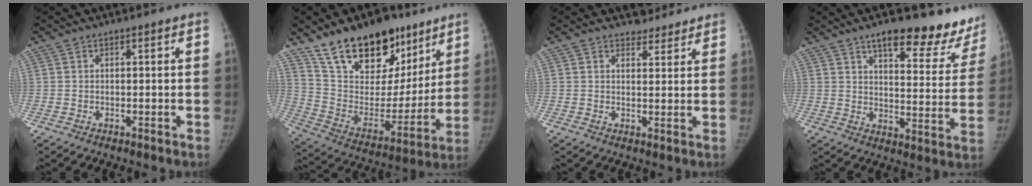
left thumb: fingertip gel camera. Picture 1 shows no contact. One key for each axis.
{"total": 25.0, "fx": 16.6, "fy": 13.8, "fz": 12.6, "tx": -0.161, "ty": -0.064, "tz": 0.282}
{"total": 3.5, "fx": 3.1, "fy": 1.6, "fz": -0.1, "tx": 0.022, "ty": -0.023, "tz": 0.037}
{"total": 18.9, "fx": 14.8, "fy": 6.7, "fz": 9.6, "tx": -0.072, "ty": -0.086, "tz": 0.182}